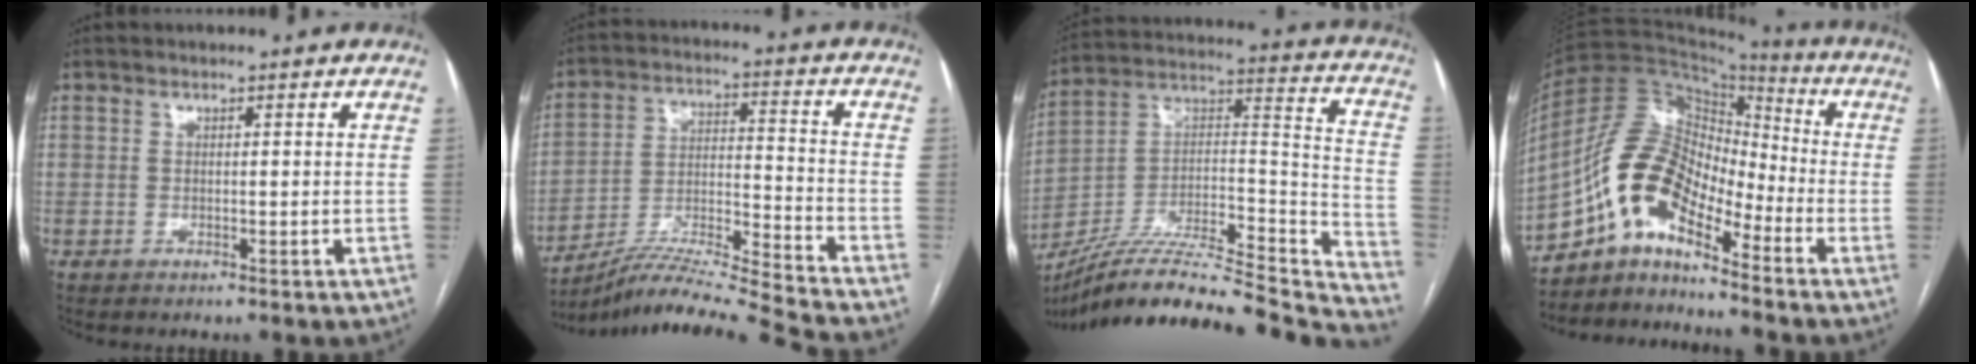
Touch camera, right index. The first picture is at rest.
{"total": 16.2, "force": [-15.1, -3.4, 5.0], "torque": [-0.080, 0.007, -0.260]}
{"total": 31.8, "force": [-28.4, 3.1, 14.1], "torque": [-0.170, 0.011, -0.434]}
{"total": 12.5, "force": [-8.1, 5.1, 8.1], "torque": [-0.159, 0.051, -0.147]}